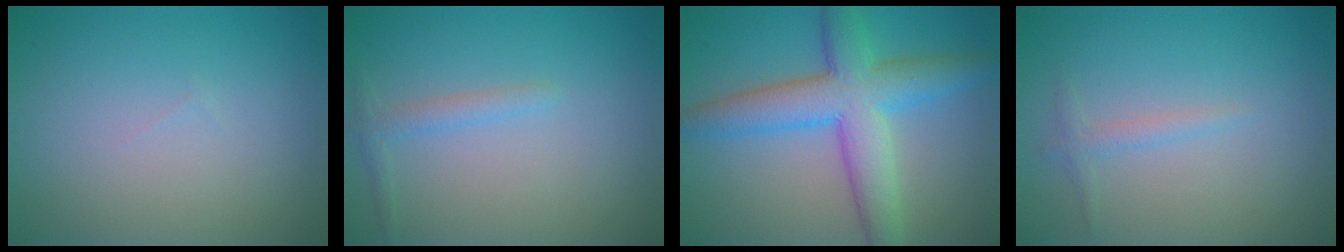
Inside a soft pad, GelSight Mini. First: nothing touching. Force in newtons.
{"total": 1.3, "press": 1.3, "slide": 0.1}
{"total": 7.2, "press": 7.2, "slide": 0.1}
{"total": 1.1, "press": 1.1, "slide": 0.0}